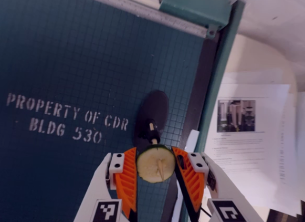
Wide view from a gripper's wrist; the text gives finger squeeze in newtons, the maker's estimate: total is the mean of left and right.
{"total": 9.1, "left": 9.1, "right": 9.2}